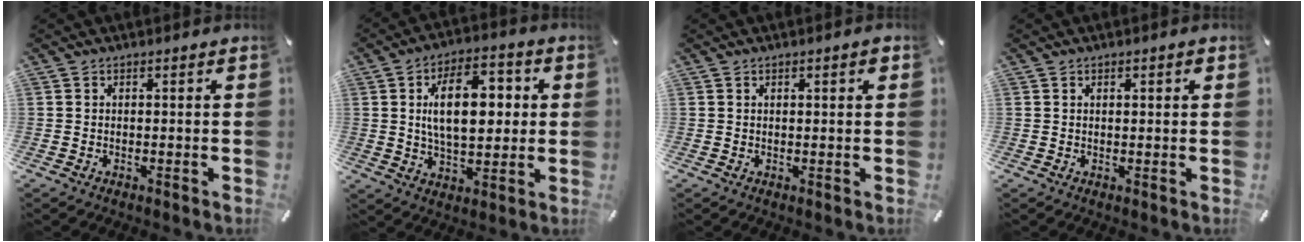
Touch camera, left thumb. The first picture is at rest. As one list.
[{"total": 15.4, "force": [2.8, 8.6, 12.5], "torque": [-0.216, 0.003, 0.041]}, {"total": 1.3, "force": [0.7, 0.3, 1.1], "torque": [-0.022, 0.001, 0.011]}, {"total": 1.2, "force": [0.5, 0.4, 0.9], "torque": [-0.018, 0.002, 0.008]}]